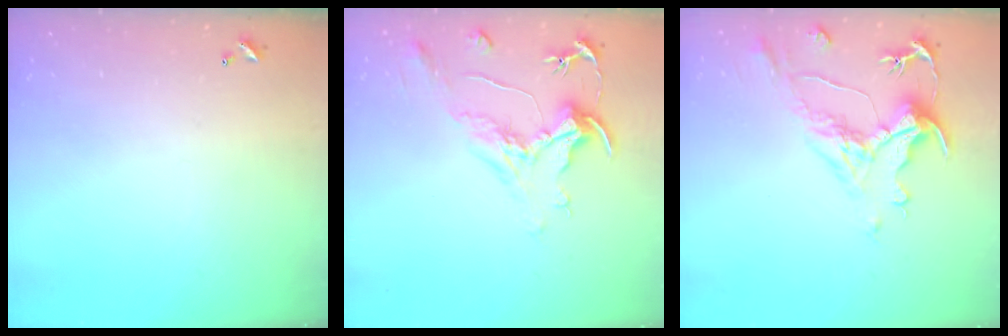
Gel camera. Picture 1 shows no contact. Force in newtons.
{"total": 2.2, "press": 1.7, "slide": 1.3}
{"total": 1.5, "press": 0.3, "slide": 1.5}